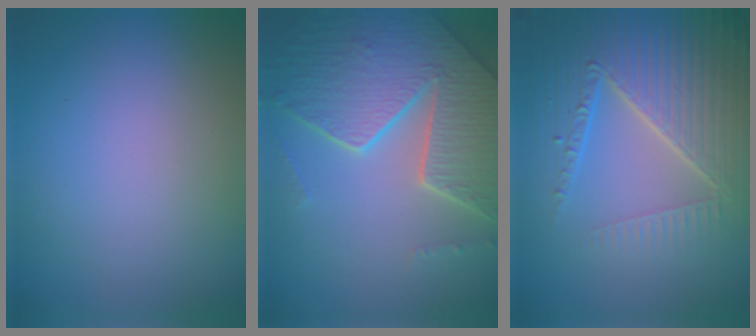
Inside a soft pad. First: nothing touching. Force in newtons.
{"total": 8.3, "press": 5.9, "slide": 5.9}
{"total": 7.0, "press": 5.4, "slide": 4.4}